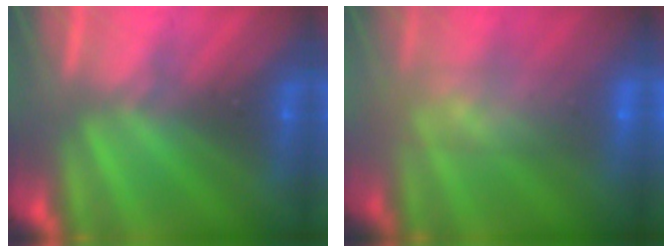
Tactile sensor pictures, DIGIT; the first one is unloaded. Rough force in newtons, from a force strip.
{"total": 9.0}